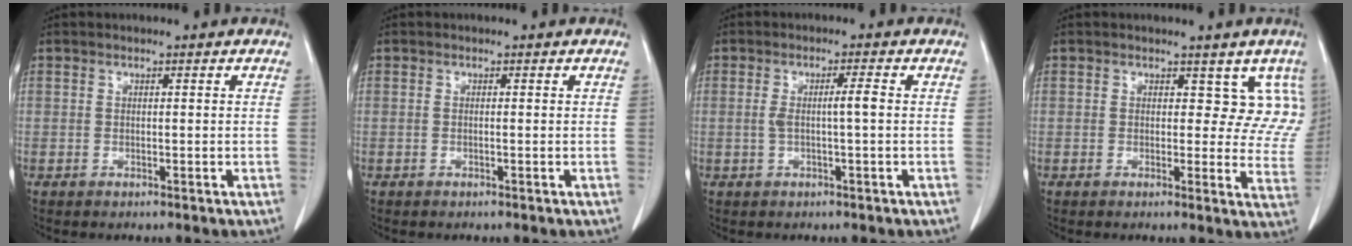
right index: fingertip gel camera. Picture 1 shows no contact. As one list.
[{"total": 0.0}, {"total": 3.0, "force": [0.0, -0.1, 3.0], "torque": [-0.056, 0.003, 0.000]}, {"total": 7.4, "force": [4.7, 4.7, 3.5], "torque": [-0.005, -0.008, 0.032]}]